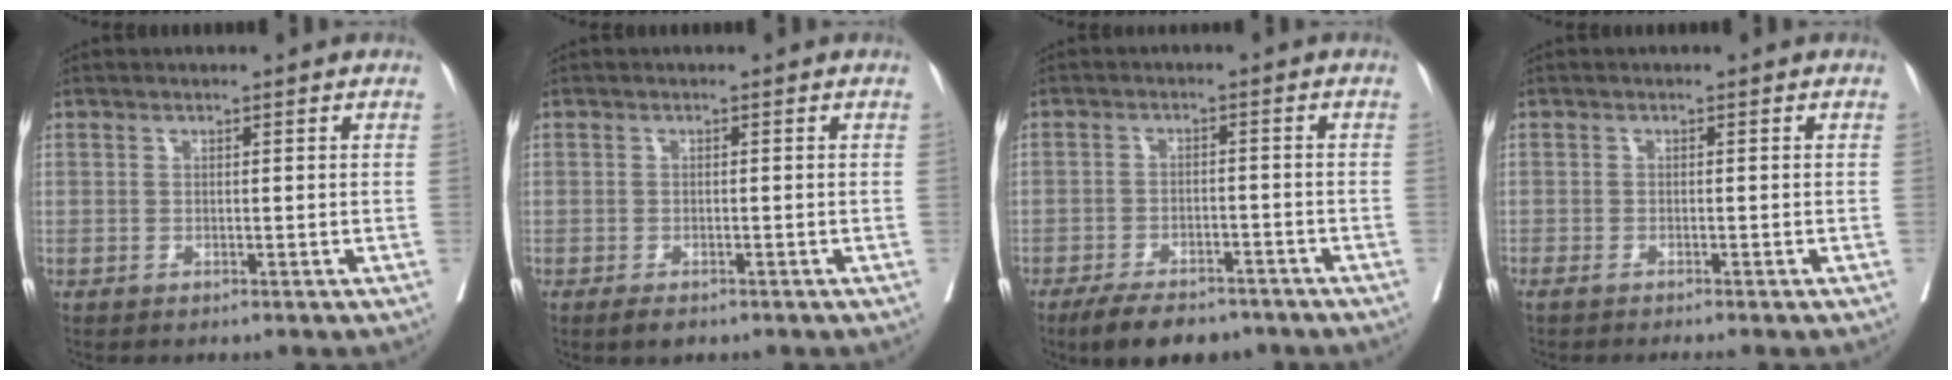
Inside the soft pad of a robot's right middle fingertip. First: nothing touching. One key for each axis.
{"total": 2.1, "fx": -1.4, "fy": 0.8, "fz": 1.3, "tx": -0.024, "ty": -0.005, "tz": -0.019}
{"total": 8.9, "fx": -7.1, "fy": 3.4, "fz": 4.3, "tx": -0.065, "ty": -0.005, "tz": -0.109}
{"total": 2.3, "fx": -2.0, "fy": -0.1, "fz": 1.1, "tx": -0.014, "ty": -0.003, "tz": -0.031}